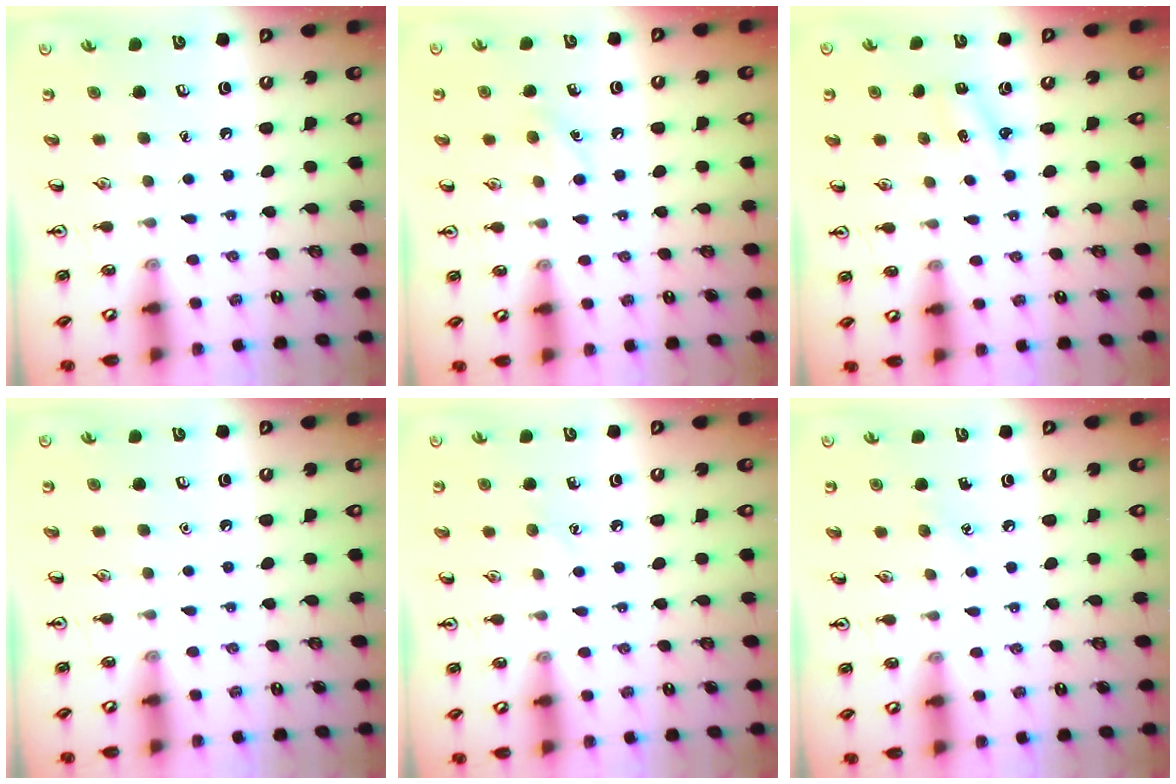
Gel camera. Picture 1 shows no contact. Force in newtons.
{"total": 6.5, "press": 6.3, "slide": 1.7}
{"total": 2.2, "press": 2.1, "slide": 0.8}
{"total": 0.0}
{"total": 3.9, "press": 3.7, "slide": 1.2}
{"total": 3.0, "press": 2.8, "slide": 1.1}